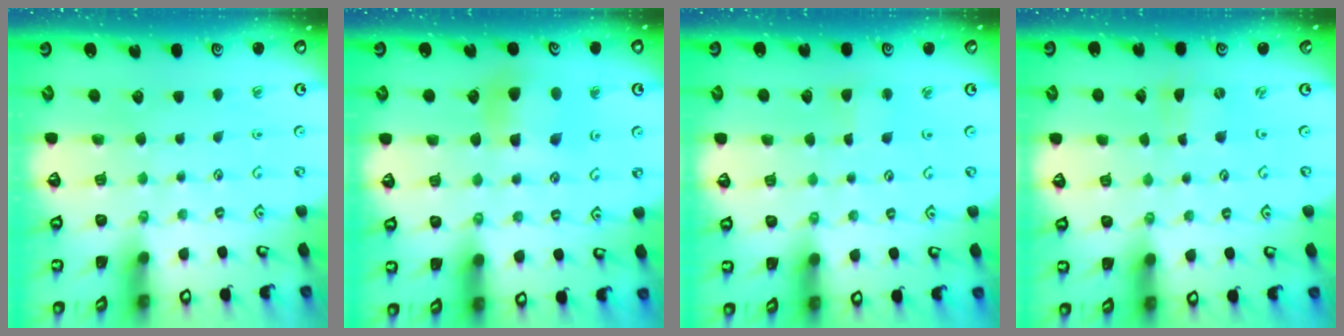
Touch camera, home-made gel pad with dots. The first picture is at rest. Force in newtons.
{"total": 6.3, "press": 6.2, "slide": 0.6}
{"total": 2.3, "press": 2.3, "slide": 0.2}
{"total": 0.0}